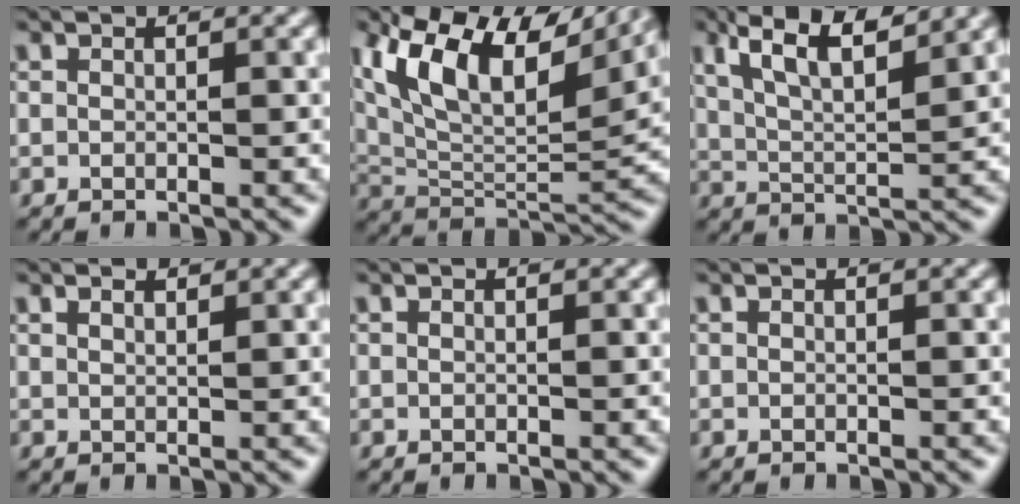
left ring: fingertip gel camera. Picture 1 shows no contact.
{"total": 13.7, "force": [7.4, 6.0, 9.8], "torque": [-0.173, 0.033, 0.128]}
{"total": 6.9, "force": [4.6, 1.9, 4.7], "torque": [-0.082, 0.013, 0.079]}
{"total": 1.0, "force": [0.9, 0.2, 0.3], "torque": [-0.008, -0.001, 0.015]}
{"total": 0.0}
{"total": 0.0}